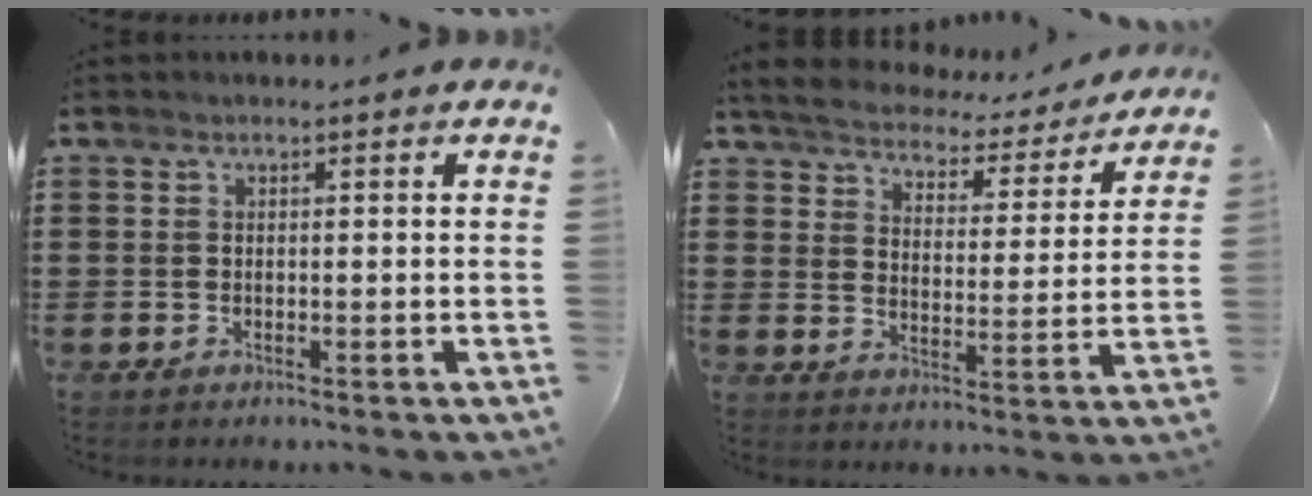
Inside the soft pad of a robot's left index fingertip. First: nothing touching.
{"total": 3.7, "force": [3.7, 0.4, 0.2], "torque": [-0.031, -0.027, 0.056]}